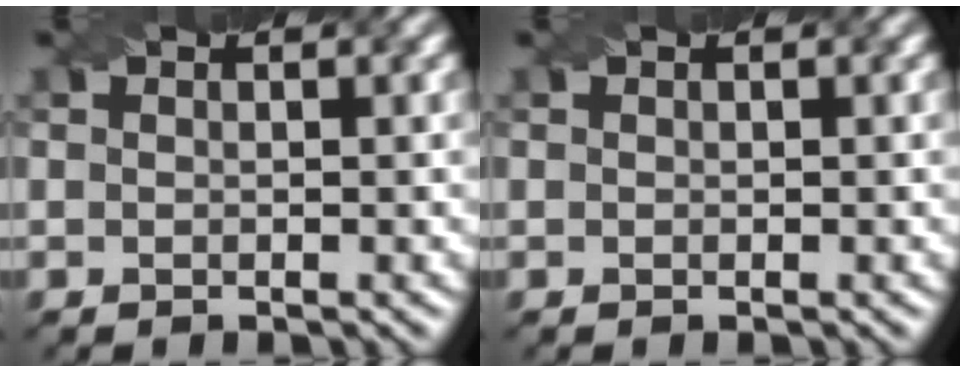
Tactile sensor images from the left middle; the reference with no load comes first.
{"total": 0.0}